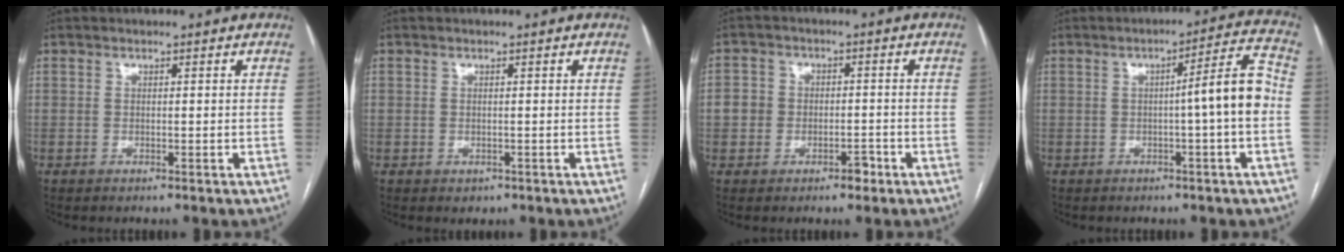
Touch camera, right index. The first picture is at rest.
{"total": 1.1, "force": [-0.4, 1.0, 0.3], "torque": [-0.003, 0.003, 0.000]}
{"total": 4.8, "force": [-1.6, 4.0, 2.2], "torque": [-0.028, 0.020, -0.020]}
{"total": 7.8, "force": [-1.0, -0.6, 7.7], "torque": [-0.105, 0.018, -0.016]}